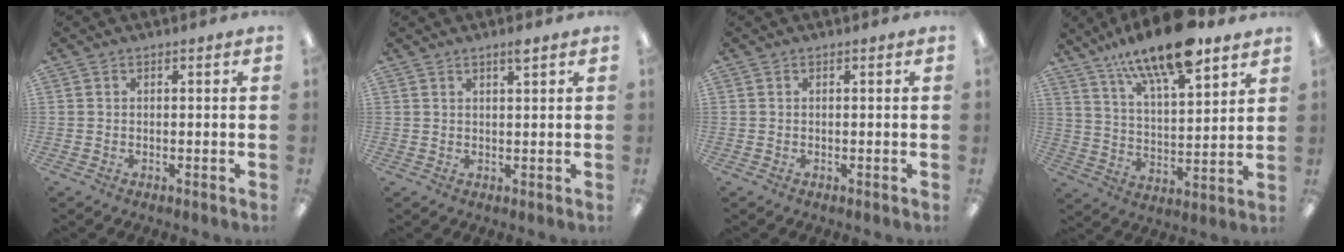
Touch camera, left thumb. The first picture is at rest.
{"total": 2.4, "force": [1.8, 0.2, 1.5], "torque": [-0.025, -0.003, 0.030]}
{"total": 0.0}
{"total": 17.2, "force": [12.8, 5.3, 10.2], "torque": [-0.171, -0.072, 0.214]}